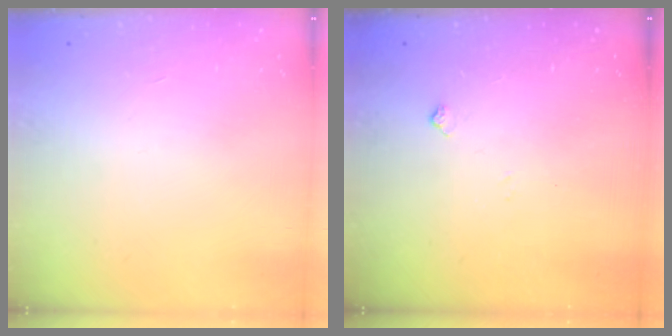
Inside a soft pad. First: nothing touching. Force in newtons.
{"total": 2.5, "press": 2.4, "slide": 0.4}